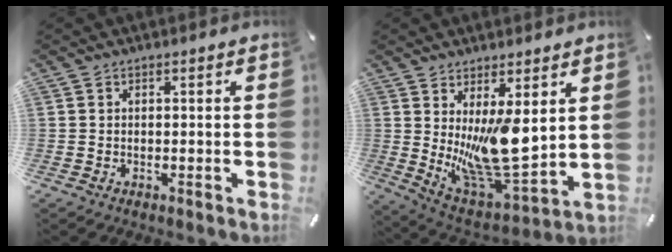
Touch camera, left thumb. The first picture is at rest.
{"total": 15.4, "force": [3.7, 6.7, 13.4], "torque": [-0.241, -0.063, 0.076]}